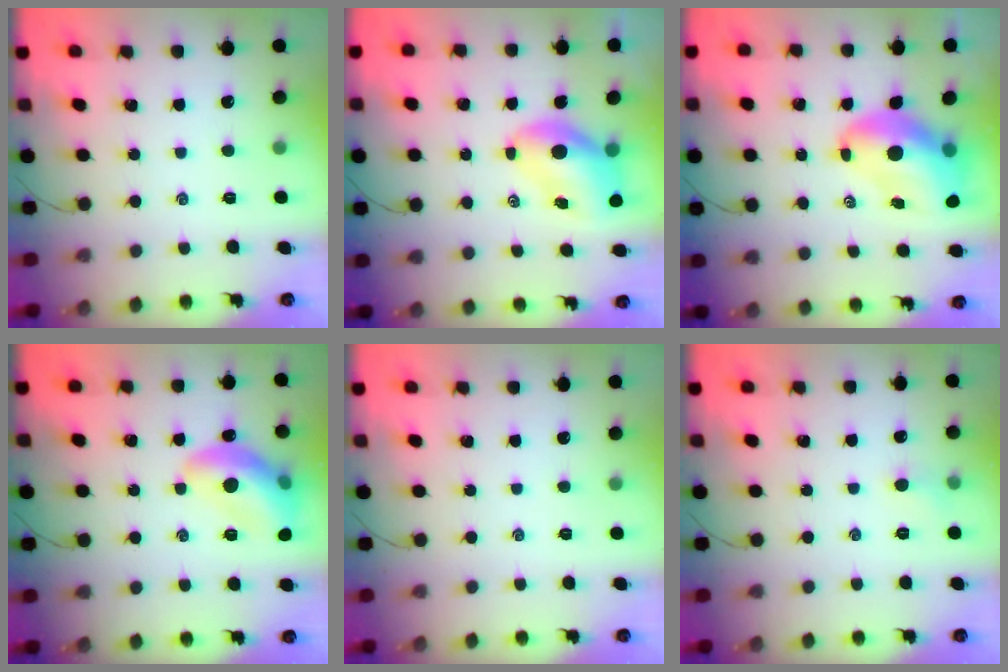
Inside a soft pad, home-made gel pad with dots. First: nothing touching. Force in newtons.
{"total": 7.9, "press": 7.6, "slide": 2.4}
{"total": 11.8, "press": 11.3, "slide": 3.4}
{"total": 15.0, "press": 14.9, "slide": 1.6}
{"total": 0.0}
{"total": 4.4, "press": 4.2, "slide": 1.3}